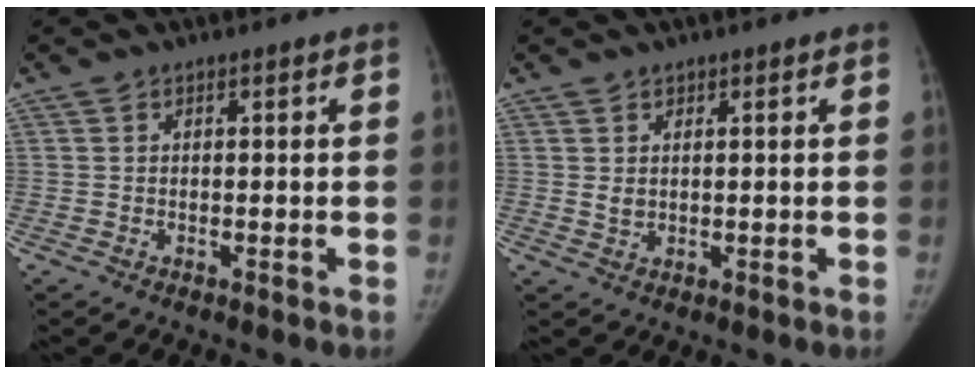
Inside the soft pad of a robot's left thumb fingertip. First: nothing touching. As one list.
[{"total": 1.7, "force": [0.9, 1.2, 0.8], "torque": [-0.012, -0.009, 0.024]}]